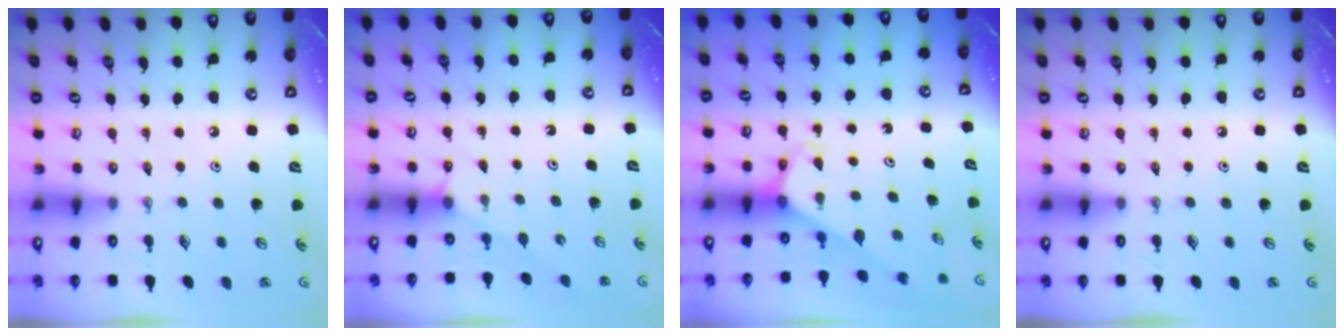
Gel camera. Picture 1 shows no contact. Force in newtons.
{"total": 2.9, "press": 2.9, "slide": 0.4}
{"total": 3.3, "press": 3.3, "slide": 0.2}
{"total": 0.0}